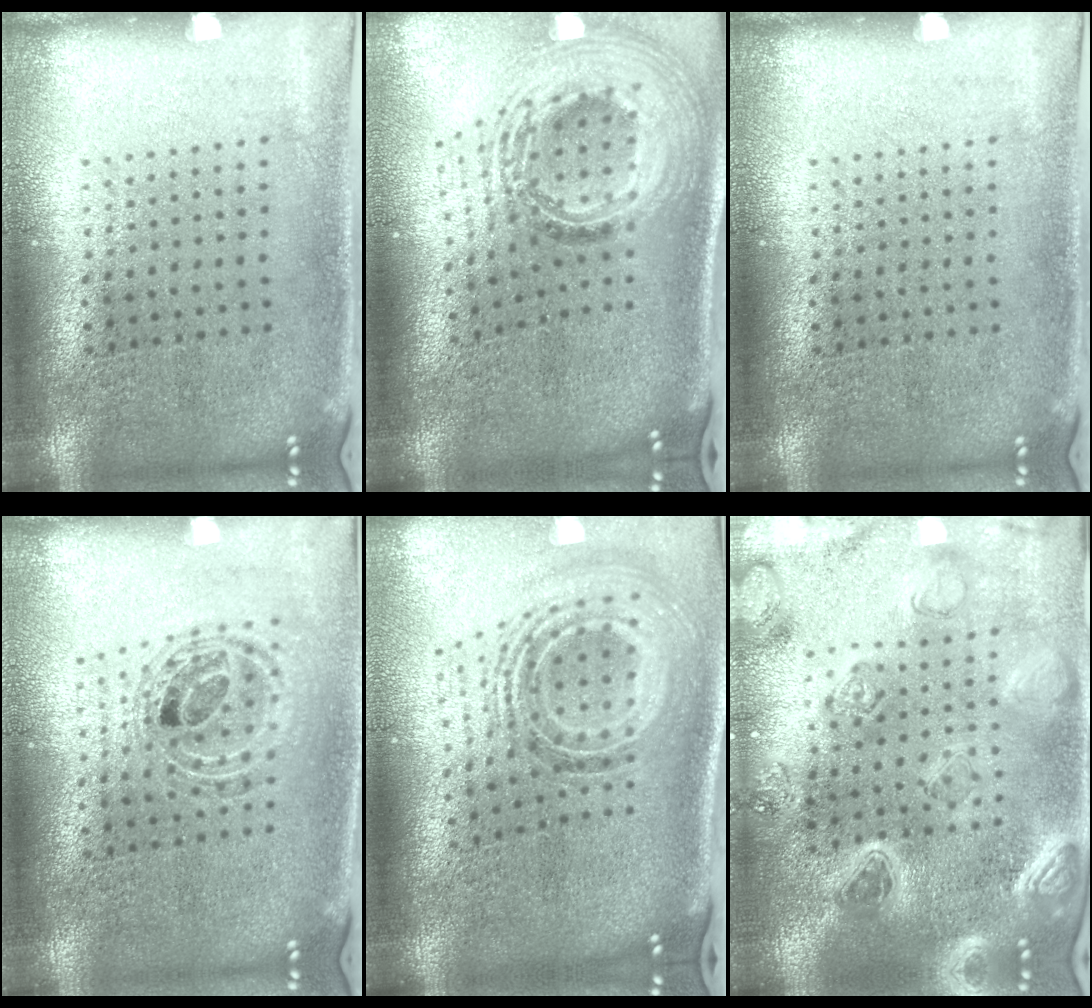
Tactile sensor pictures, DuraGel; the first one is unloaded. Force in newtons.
{"total": 2.4, "press": 1.8, "slide": 1.6}
{"total": 0.0}
{"total": 0.5, "press": 0.5, "slide": 0.1}
{"total": 1.9, "press": 1.4, "slide": 1.2}
{"total": 2.4, "press": 2.4, "slide": 0.2}